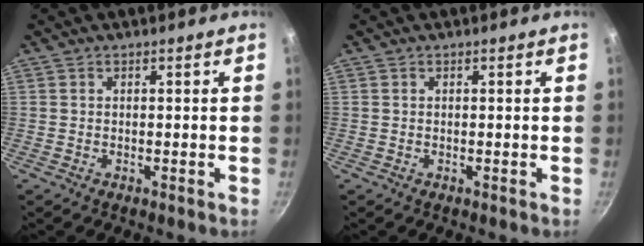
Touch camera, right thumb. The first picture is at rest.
{"total": 0.0}